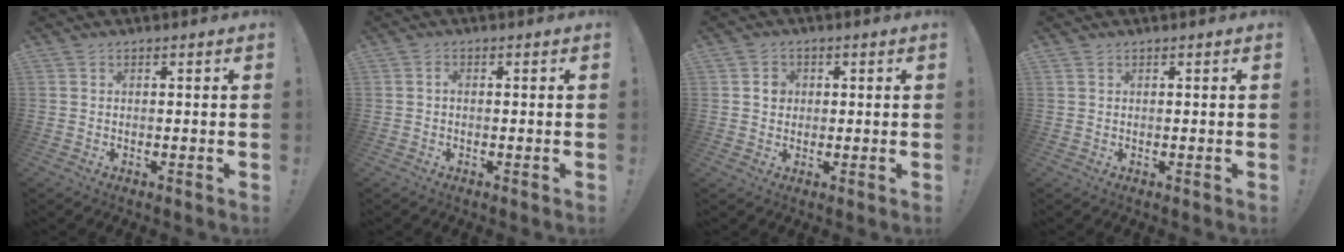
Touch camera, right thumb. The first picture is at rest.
{"total": 2.1, "force": [-0.5, 0.7, 1.9], "torque": [-0.038, 0.009, -0.010]}
{"total": 3.3, "force": [0.6, 3.0, 1.2], "torque": [-0.006, -0.001, 0.006]}
{"total": 0.0}